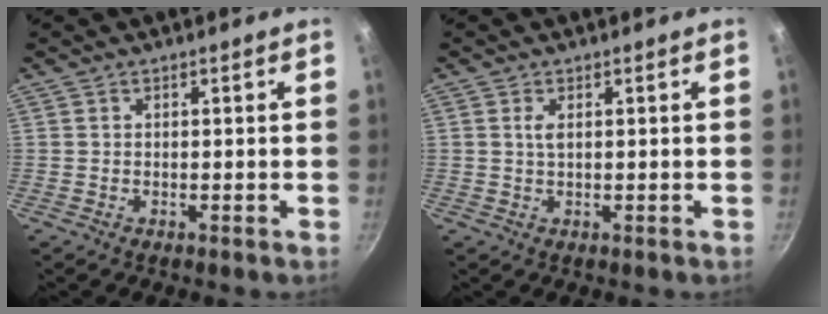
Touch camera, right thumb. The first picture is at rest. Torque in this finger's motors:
{"motor_torque": [0.13, 0.11, 0.28, 0.28, 0.04]}